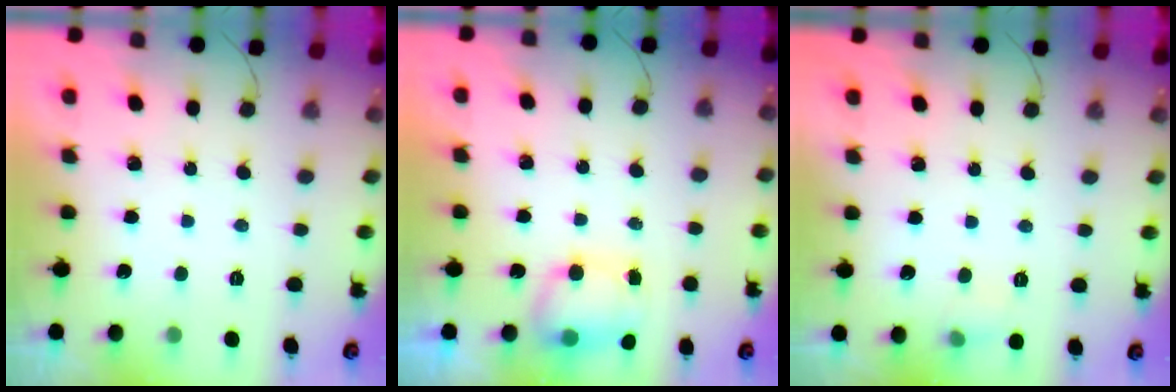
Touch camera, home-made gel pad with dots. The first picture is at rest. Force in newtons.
{"total": 7.2, "press": 7.1, "slide": 0.8}
{"total": 5.0, "press": 4.8, "slide": 1.7}